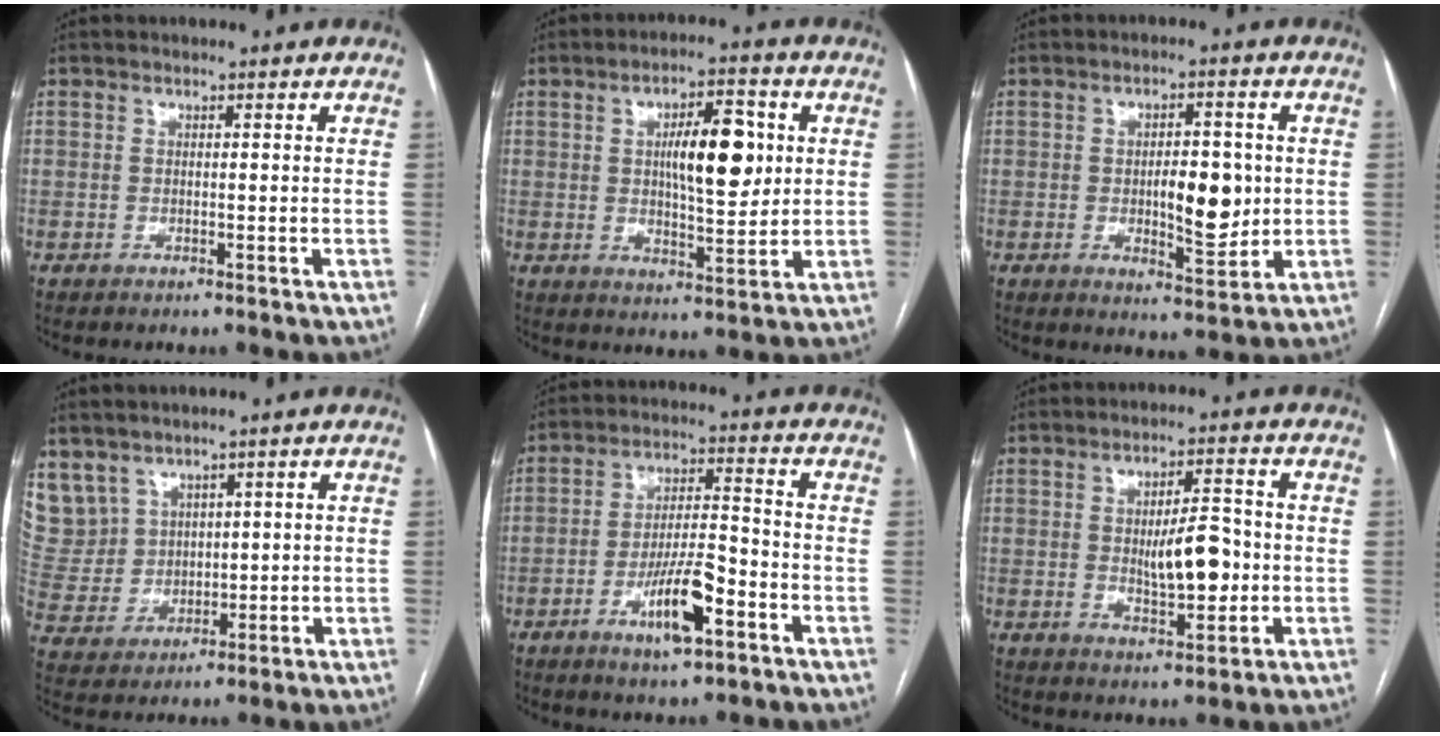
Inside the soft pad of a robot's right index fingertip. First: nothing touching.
{"total": 10.2, "force": [2.0, 3.3, 9.5], "torque": [-0.149, 0.011, 0.034]}
{"total": 7.9, "force": [-0.2, 2.9, 7.3], "torque": [-0.106, -0.004, 0.004]}
{"total": 11.0, "force": [6.6, 8.8, 1.5], "torque": [-0.060, 0.043, 0.163]}
{"total": 9.7, "force": [-4.6, 2.1, 8.2], "torque": [-0.153, 0.000, -0.077]}
{"total": 7.9, "force": [-0.5, 2.5, 7.5], "torque": [-0.119, 0.002, -0.003]}